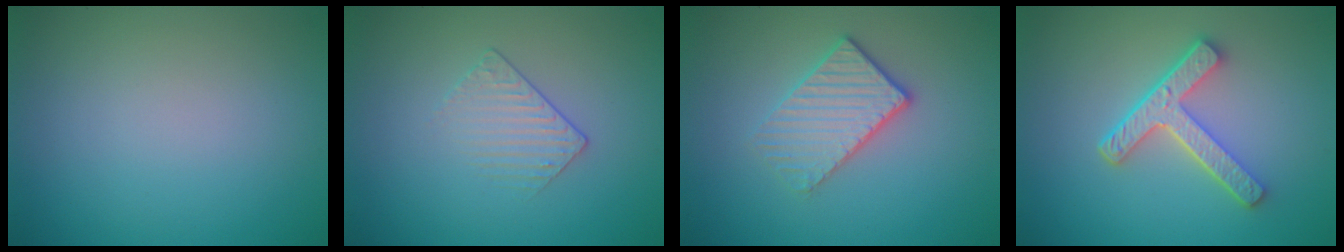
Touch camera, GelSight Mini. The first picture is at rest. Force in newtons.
{"total": 1.4, "press": 0.9, "slide": 1.1}
{"total": 3.2, "press": 2.9, "slide": 1.4}
{"total": 4.5, "press": 3.5, "slide": 2.8}